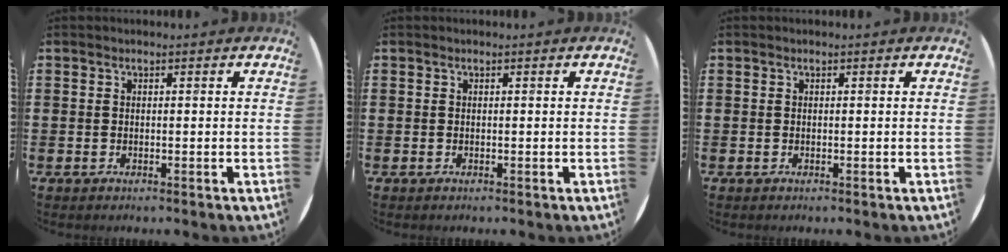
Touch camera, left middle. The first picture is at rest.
{"total": 0.0}
{"total": 0.0}